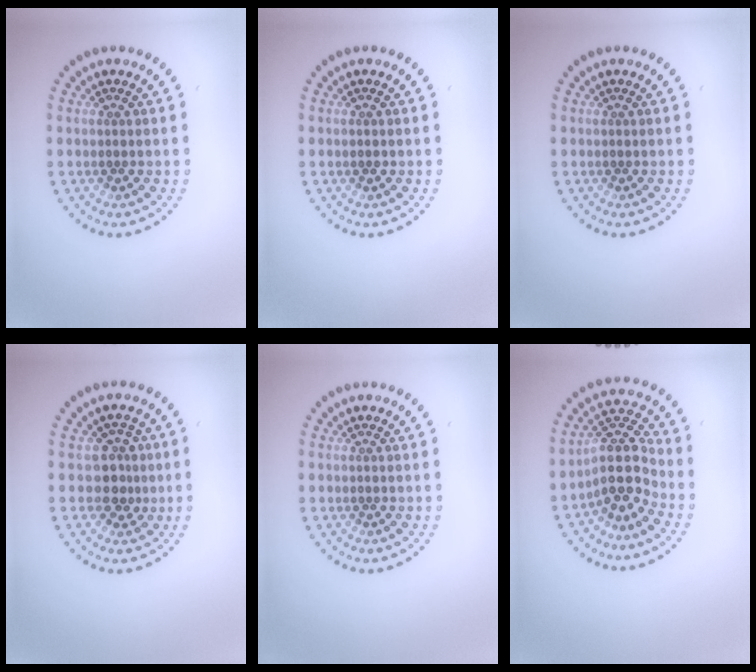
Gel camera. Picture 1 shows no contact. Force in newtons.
{"total": 0.6, "press": 0.6, "slide": 0.2}
{"total": 0.0}
{"total": 2.5, "press": 2.2, "slide": 1.3}
{"total": 0.0}
{"total": 4.5, "press": 3.7, "slide": 2.6}